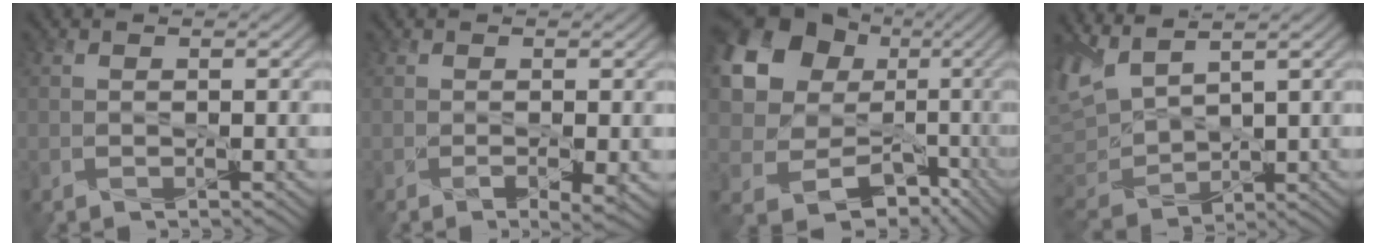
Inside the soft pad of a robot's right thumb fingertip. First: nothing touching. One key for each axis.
{"total": 2.1, "fx": -0.6, "fy": 0.3, "fz": 2.0, "tx": -0.040, "ty": -0.007, "tz": -0.006}
{"total": 16.8, "fx": 2.6, "fy": 14.2, "fz": 8.5, "tx": -0.205, "ty": -0.012, "tz": 0.063}
{"total": 7.8, "fx": 4.2, "fy": 3.6, "fz": 5.5, "tx": -0.169, "ty": 0.009, "tz": 0.083}